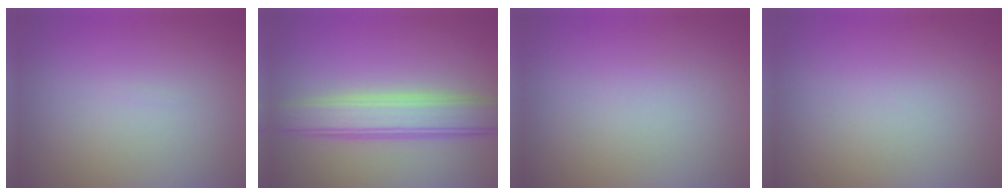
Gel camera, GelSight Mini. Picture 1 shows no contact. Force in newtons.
{"total": 5.4, "press": 5.4, "slide": 0.3}
{"total": 0.0}
{"total": 0.0}